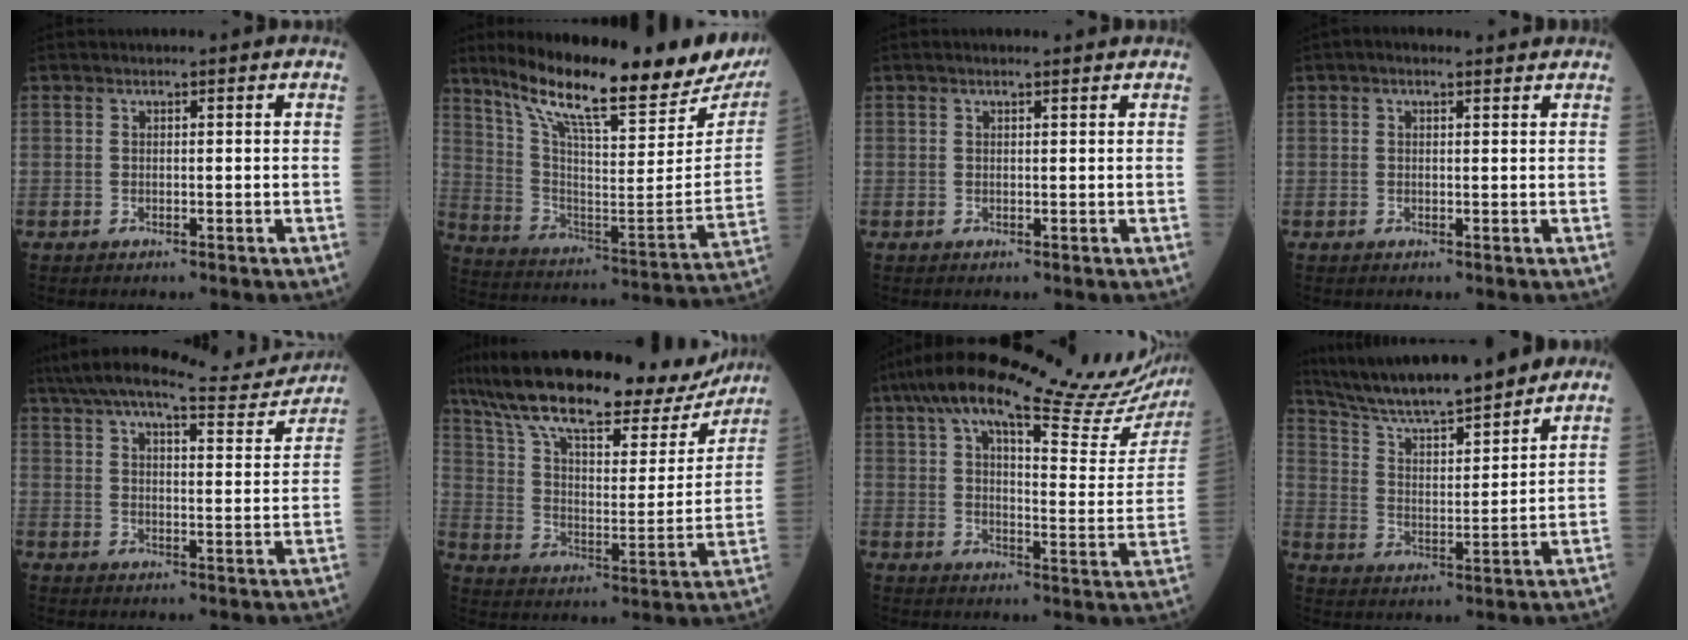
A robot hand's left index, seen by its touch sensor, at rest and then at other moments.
{"total": 28.1, "force": [22.9, 3.2, 15.9], "torque": [-0.270, -0.065, 0.331]}
{"total": 1.1, "force": [0.9, 0.0, 0.5], "torque": [-0.010, 0.009, 0.016]}
{"total": 2.1, "force": [1.5, 0.8, 1.3], "torque": [-0.027, 0.021, 0.021]}
{"total": 17.2, "force": [15.8, 1.6, 6.5], "torque": [-0.104, -0.006, 0.215]}
{"total": 27.2, "force": [21.9, 7.7, 14.3], "torque": [-0.246, 0.018, 0.317]}
{"total": 27.9, "force": [23.2, 3.8, 15.0], "torque": [-0.237, -0.018, 0.294]}
{"total": 18.0, "force": [15.8, 1.8, 8.4], "torque": [-0.146, 0.011, 0.260]}